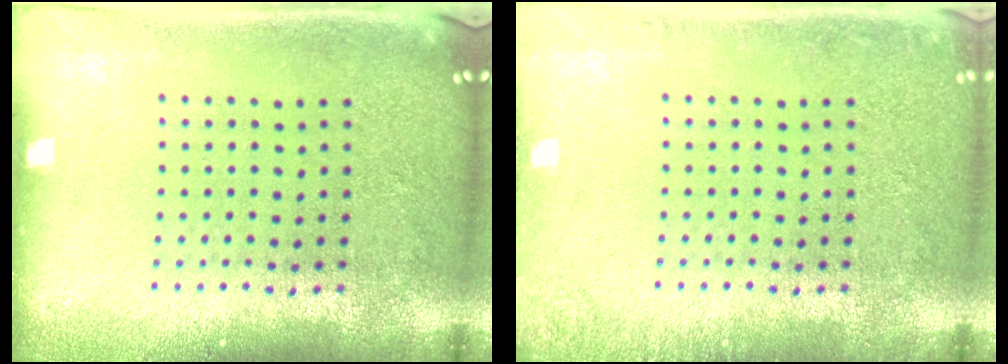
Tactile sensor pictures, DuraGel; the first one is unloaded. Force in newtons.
{"total": 1.3, "press": 1.3, "slide": 0.2}